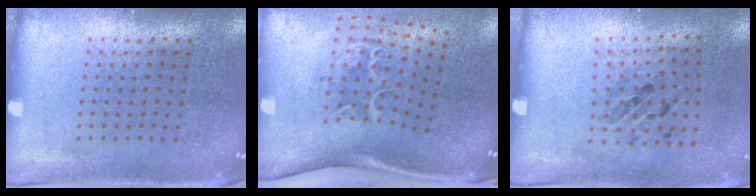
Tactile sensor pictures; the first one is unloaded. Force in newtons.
{"total": 2.1, "press": 1.3, "slide": 1.6}
{"total": 1.1, "press": 0.7, "slide": 0.8}